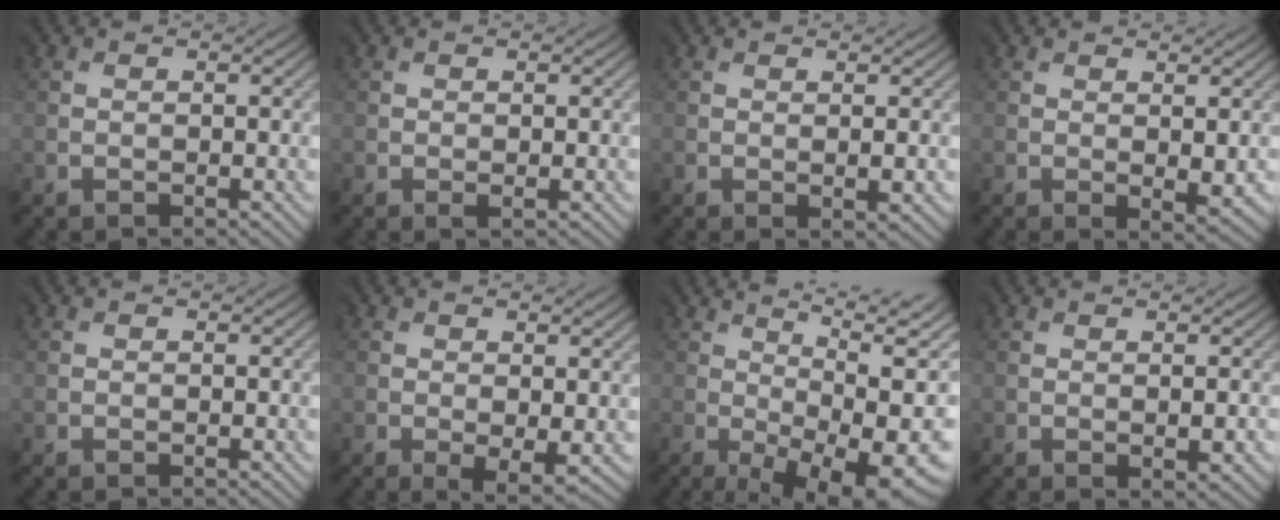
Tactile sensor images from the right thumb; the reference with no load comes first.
{"total": 0.7, "force": [0.0, 0.4, 0.6], "torque": [-0.015, -0.002, 0.000]}
{"total": 1.3, "force": [0.2, 0.0, 1.3], "torque": [-0.029, -0.001, 0.006]}
{"total": 2.5, "force": [0.5, 0.6, 2.3], "torque": [-0.040, -0.006, 0.014]}
{"total": 0.0}
{"total": 4.3, "force": [-0.8, 1.9, 3.8], "torque": [-0.068, -0.011, -0.005]}
{"total": 16.6, "force": [-2.5, 5.5, 15.5], "torque": [-0.177, 0.016, -0.003]}
{"total": 1.3, "force": [-0.1, 0.0, 1.3], "torque": [-0.027, -0.001, 0.001]}